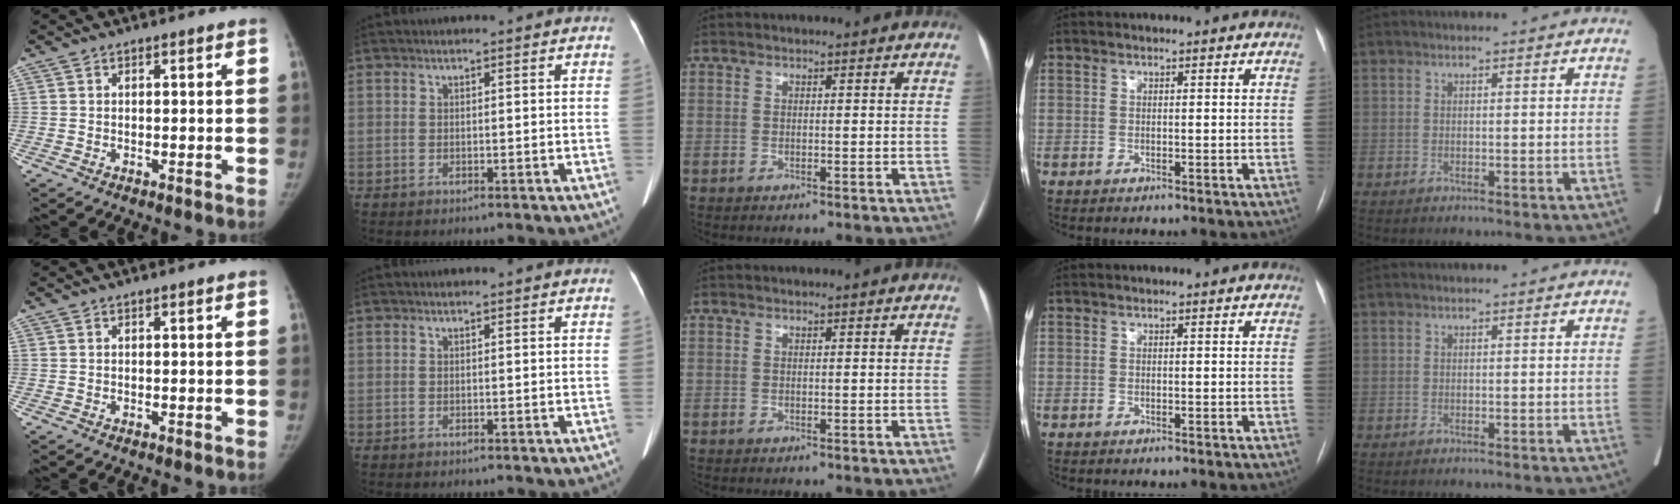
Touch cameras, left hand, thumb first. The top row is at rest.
{}